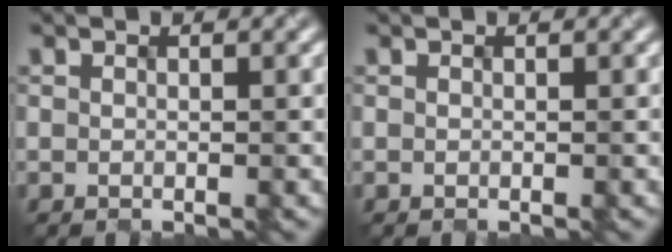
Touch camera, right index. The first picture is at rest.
{"total": 0.0}